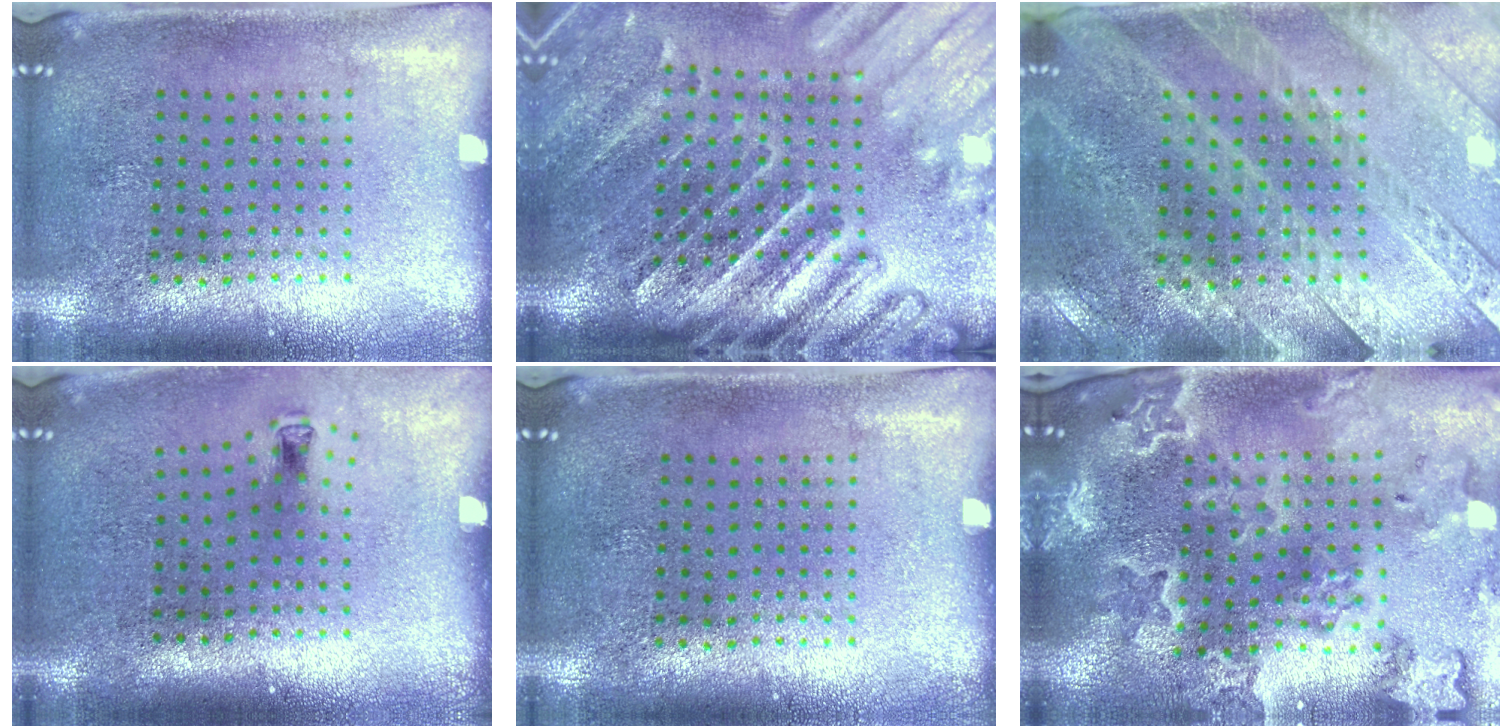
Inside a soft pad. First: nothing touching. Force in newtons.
{"total": 4.2, "press": 3.5, "slide": 2.3}
{"total": 3.0, "press": 2.7, "slide": 1.1}
{"total": 0.6, "press": 0.3, "slide": 0.6}
{"total": 0.0}
{"total": 3.1, "press": 2.9, "slide": 1.2}